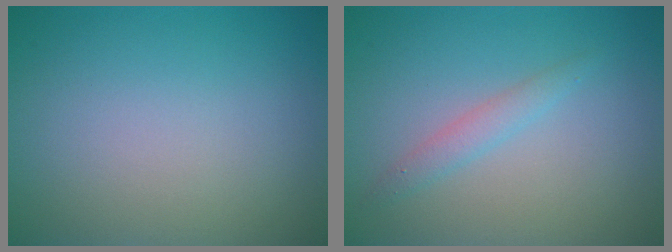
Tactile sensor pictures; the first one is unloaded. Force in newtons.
{"total": 1.4, "press": 1.4, "slide": 0.1}